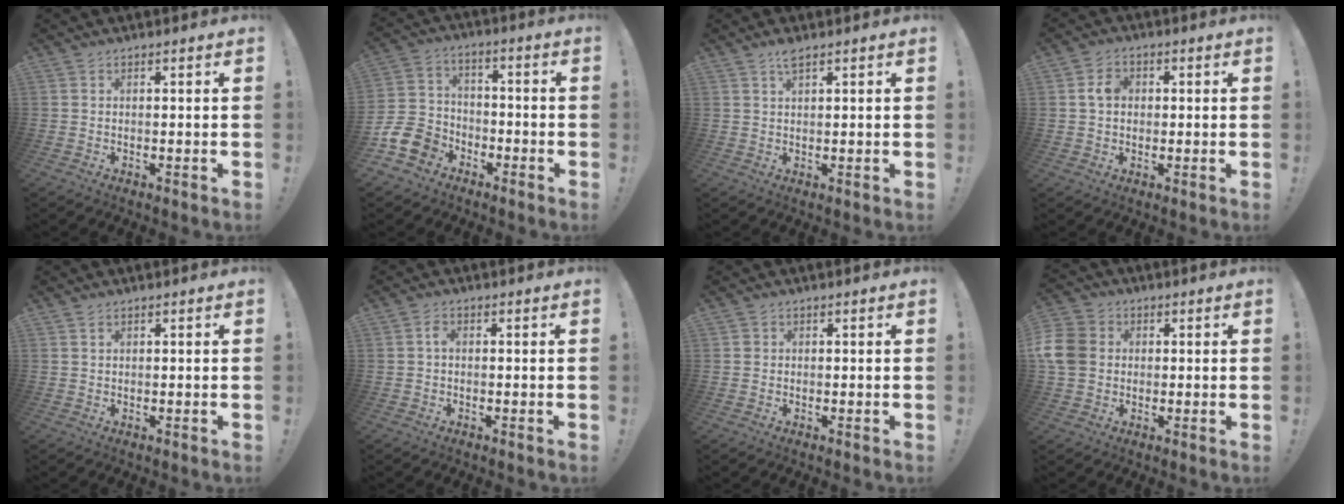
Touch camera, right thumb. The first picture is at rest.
{"total": 12.3, "force": [-7.1, 8.9, 4.4], "torque": [-0.103, 0.050, -0.130]}
{"total": 2.8, "force": [1.8, 0.7, 2.0], "torque": [-0.037, -0.005, 0.031]}
{"total": 6.0, "force": [0.7, 4.6, 3.8], "torque": [-0.068, 0.014, 0.014]}
{"total": 0.8, "force": [0.5, 0.4, 0.5], "torque": [-0.002, -0.003, 0.008]}
{"total": 1.5, "force": [-0.3, 0.8, 1.2], "torque": [-0.024, 0.005, -0.007]}
{"total": 0.8, "force": [0.1, 0.8, 0.1], "torque": [0.000, 0.002, 0.002]}
{"total": 9.8, "force": [0.5, 8.3, 5.1], "torque": [-0.101, 0.013, 0.013]}